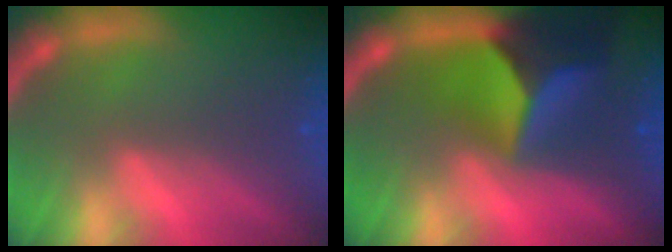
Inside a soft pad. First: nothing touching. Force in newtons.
{"total": 10.0}